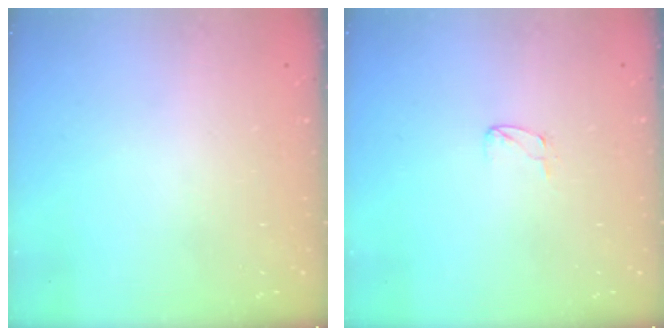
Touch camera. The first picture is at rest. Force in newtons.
{"total": 4.1, "press": 4.0, "slide": 0.3}